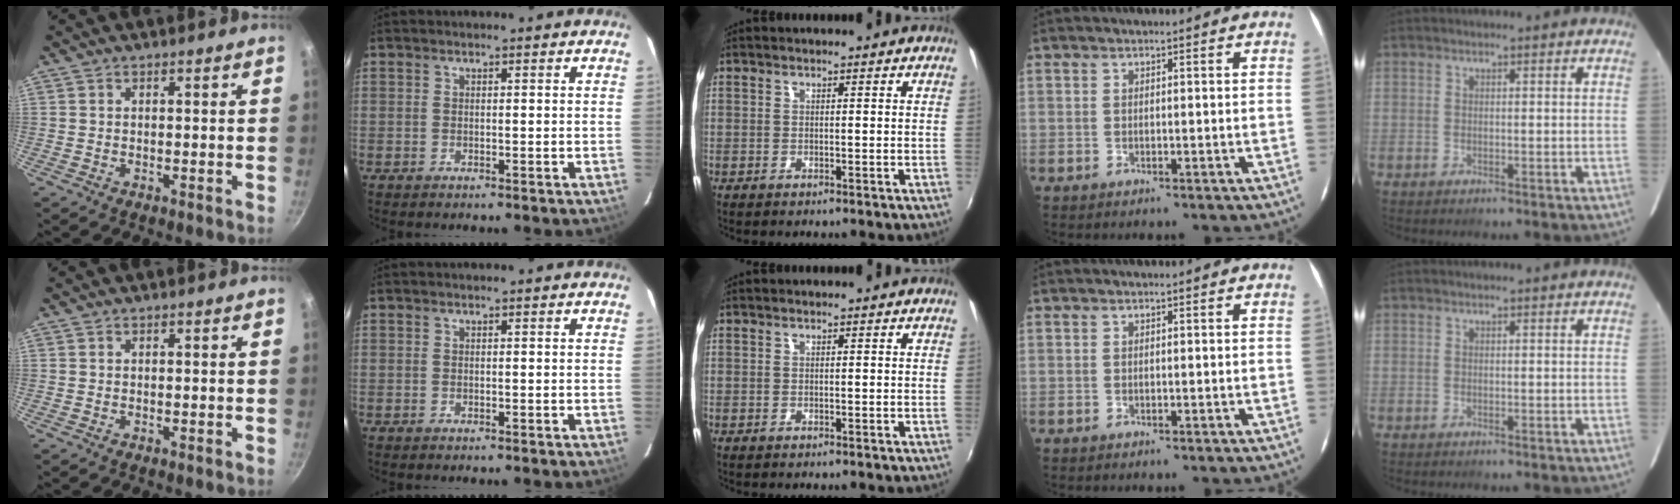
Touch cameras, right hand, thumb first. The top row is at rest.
{}